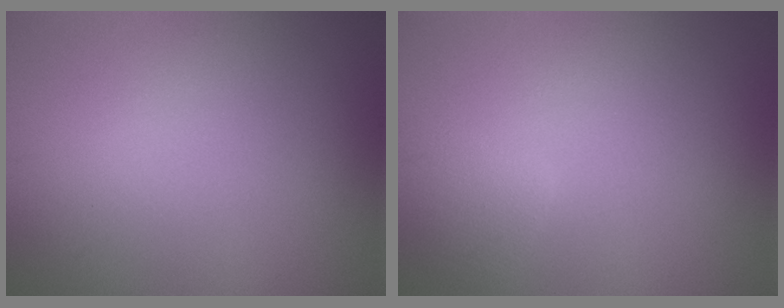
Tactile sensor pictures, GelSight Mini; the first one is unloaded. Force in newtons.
{"total": 1.8, "press": 1.8, "slide": 0.2}